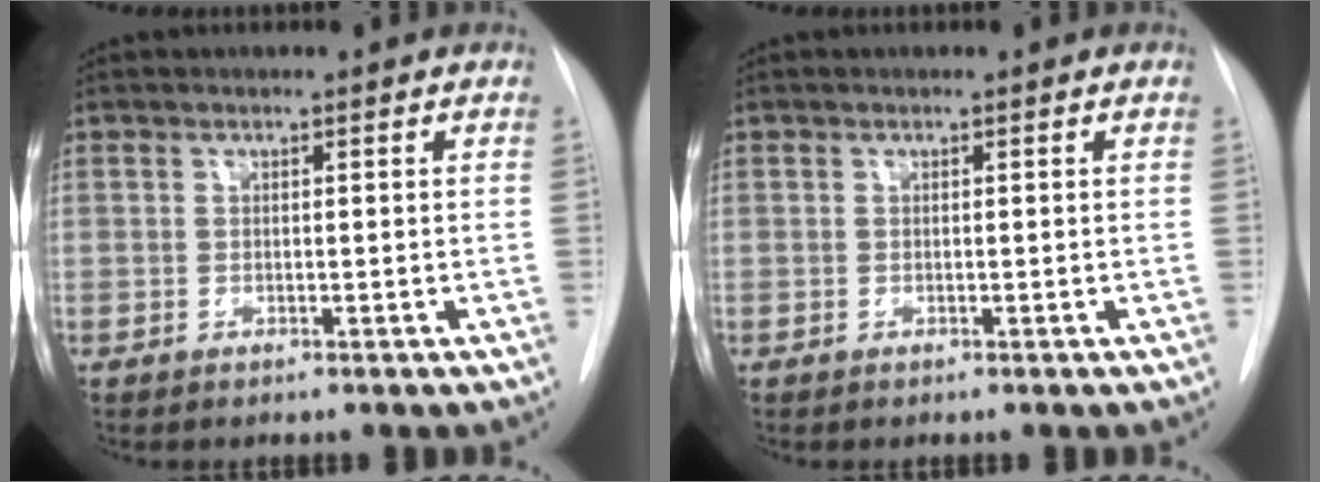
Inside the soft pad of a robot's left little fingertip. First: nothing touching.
{"total": 0.0}